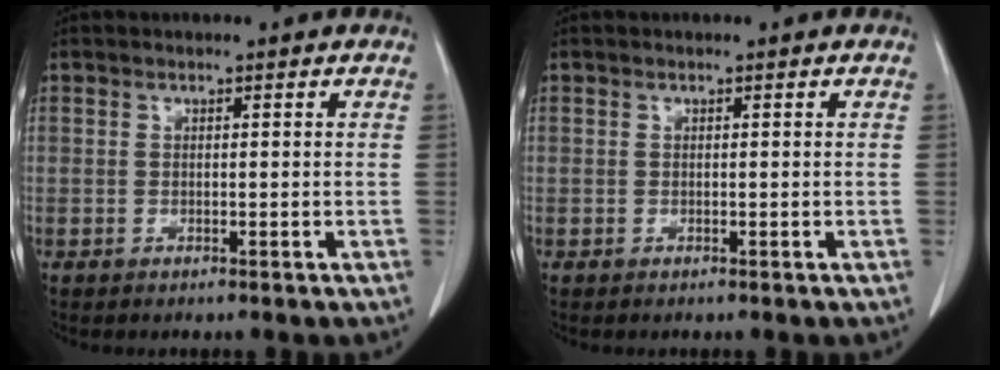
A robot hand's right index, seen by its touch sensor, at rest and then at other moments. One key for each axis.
{"total": 0.0}